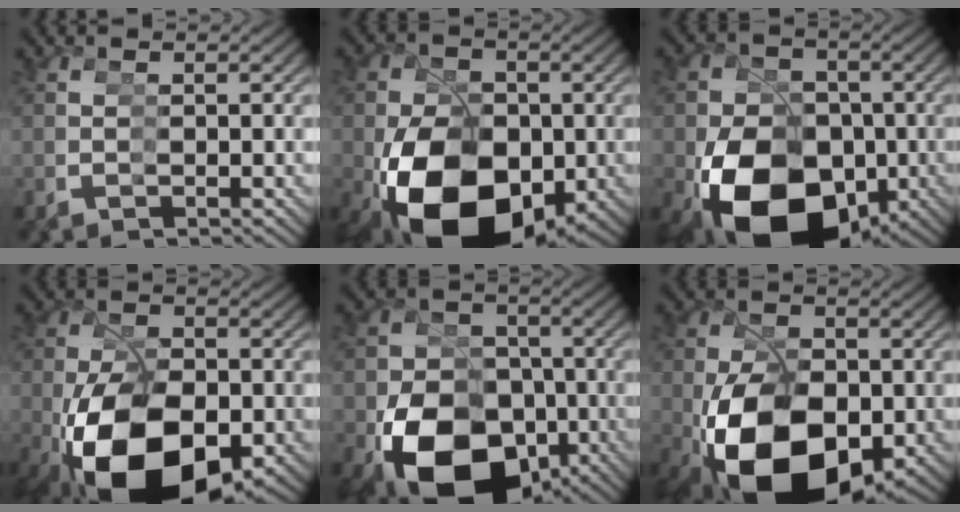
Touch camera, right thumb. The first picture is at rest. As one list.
[{"total": 13.9, "force": [-3.3, 9.2, 9.9], "torque": [-0.176, -0.036, -0.030]}, {"total": 15.9, "force": [-4.3, 10.8, 10.9], "torque": [-0.193, -0.046, -0.041]}, {"total": 11.2, "force": [-3.5, 6.4, 8.4], "torque": [-0.162, -0.025, -0.037]}, {"total": 13.7, "force": [-4.4, 9.5, 8.8], "torque": [-0.146, -0.045, -0.043]}, {"total": 12.7, "force": [-3.4, 7.9, 9.3], "torque": [-0.183, -0.039, -0.031]}]